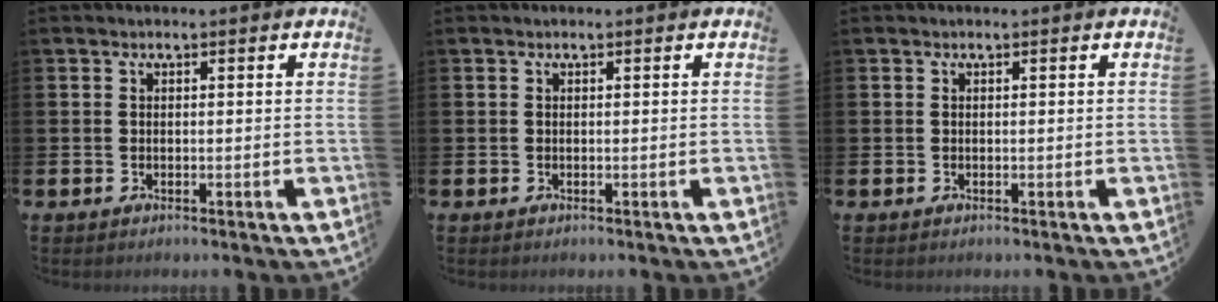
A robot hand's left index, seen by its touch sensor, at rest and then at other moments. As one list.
[{"total": 0.0}, {"total": 0.0}]